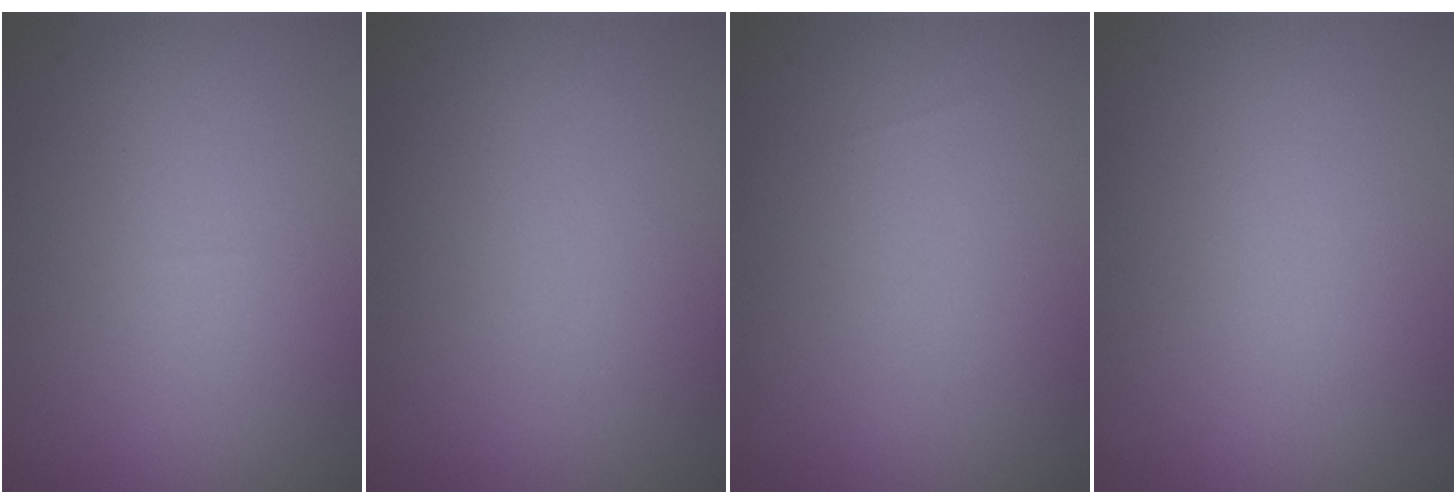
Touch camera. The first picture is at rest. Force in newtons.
{"total": 0.0}
{"total": 0.0}
{"total": 0.0}